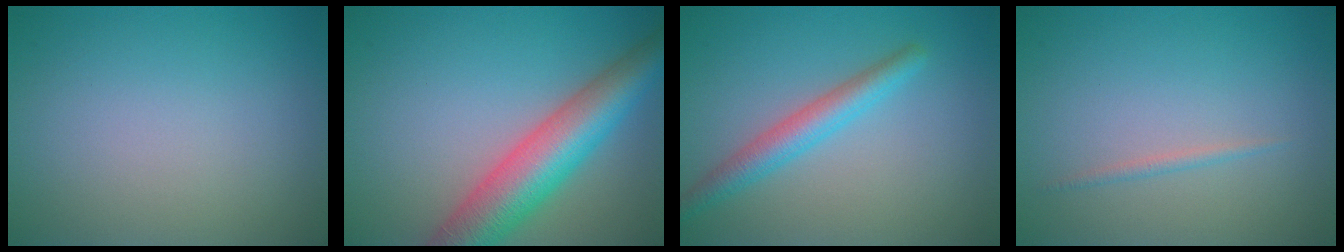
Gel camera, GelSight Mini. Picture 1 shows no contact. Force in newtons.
{"total": 8.4, "press": 8.4, "slide": 0.4}
{"total": 3.1, "press": 3.1, "slide": 0.1}
{"total": 0.7, "press": 0.7, "slide": 0.1}